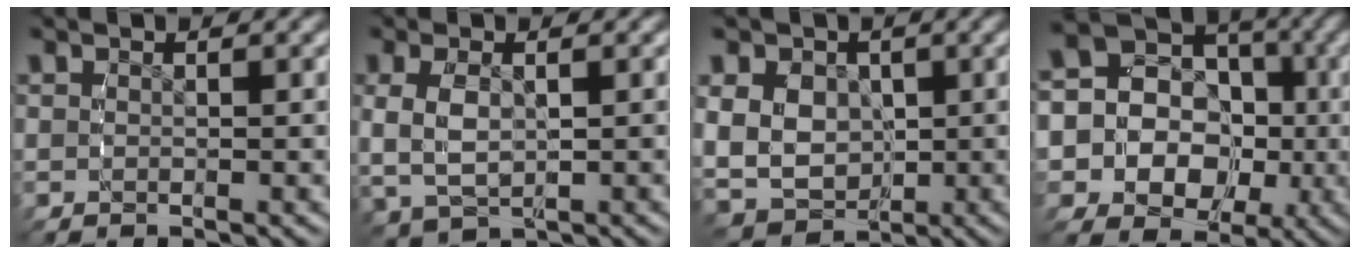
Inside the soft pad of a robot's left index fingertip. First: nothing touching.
{"total": 4.6, "force": [0.1, 3.3, 3.2], "torque": [-0.090, -0.015, 0.019]}
{"total": 9.8, "force": [-0.4, 8.5, 4.8], "torque": [-0.125, -0.050, 0.008]}
{"total": 17.3, "force": [-1.0, 15.5, 7.8], "torque": [-0.208, -0.056, -0.025]}